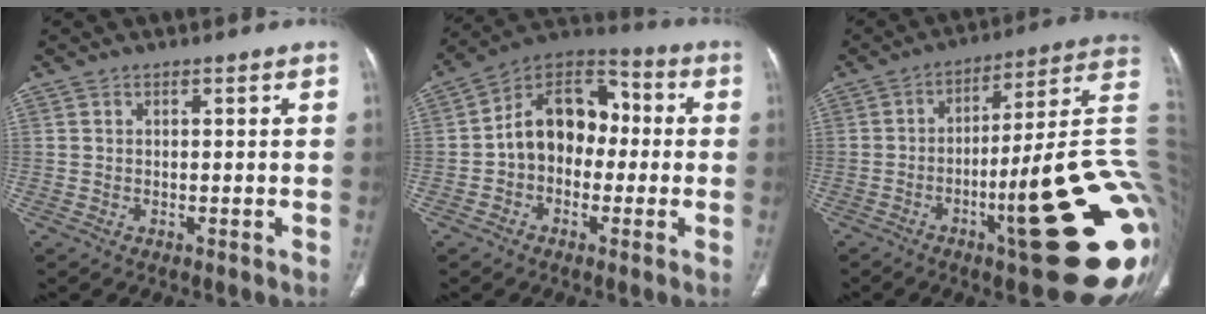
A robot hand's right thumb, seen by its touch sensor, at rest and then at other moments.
{"total": 13.3, "force": [-0.7, 9.8, 9.0], "torque": [-0.107, 0.045, -0.028]}
{"total": 28.0, "force": [-5.4, 5.0, 27.0], "torque": [-0.284, 0.010, -0.080]}